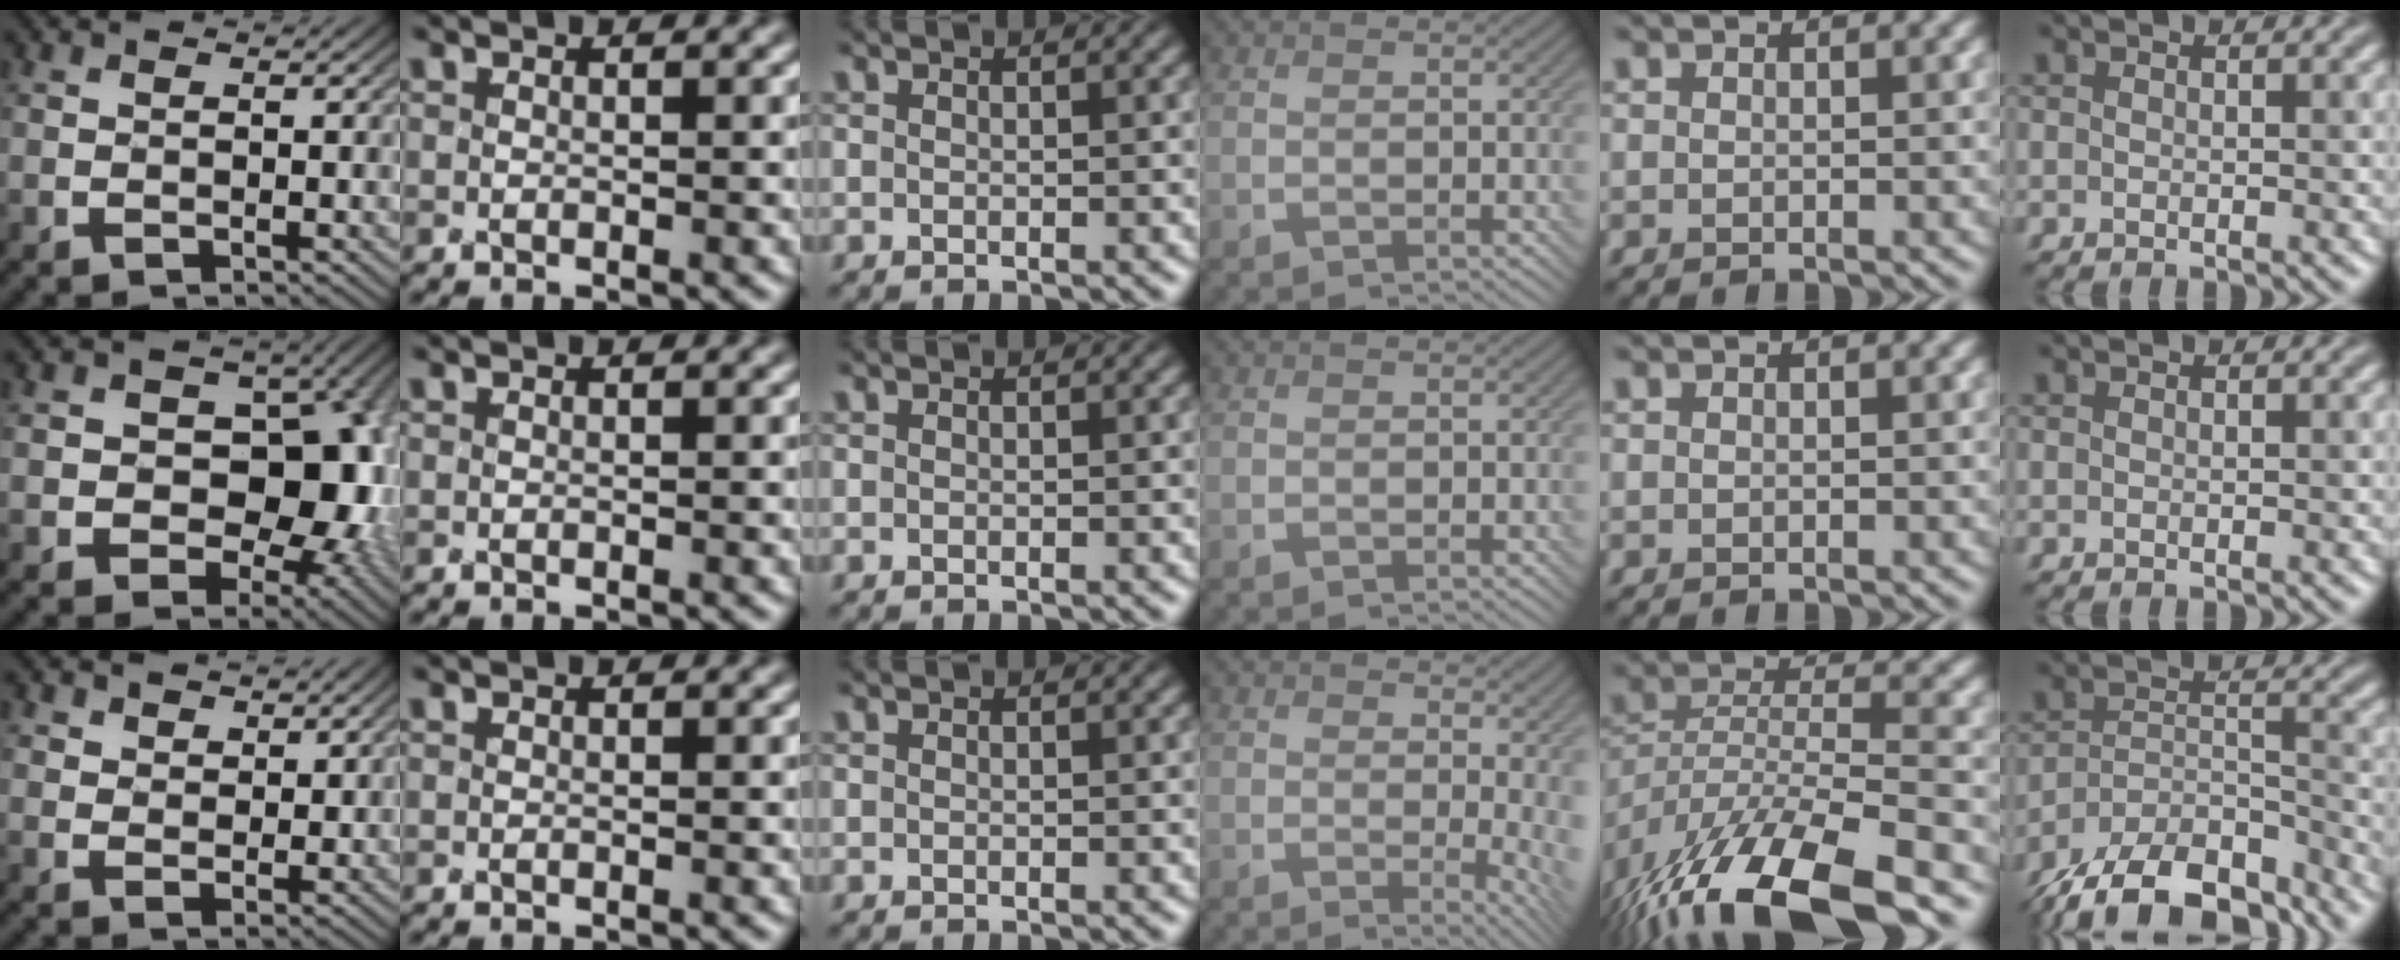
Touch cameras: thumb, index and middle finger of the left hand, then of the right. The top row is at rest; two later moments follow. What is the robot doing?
{"motion": "screw", "object": "bottle cap"}